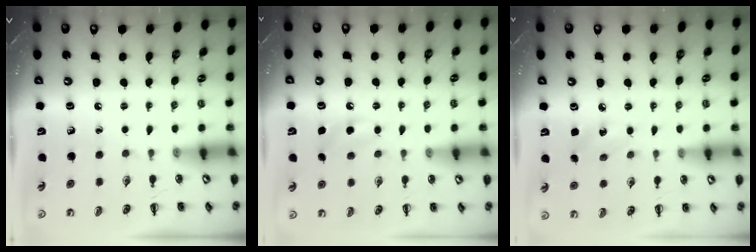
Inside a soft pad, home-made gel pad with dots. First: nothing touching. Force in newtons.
{"total": 6.2, "press": 6.0, "slide": 1.8}
{"total": 5.1, "press": 4.9, "slide": 1.4}